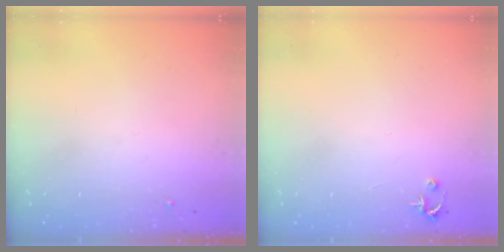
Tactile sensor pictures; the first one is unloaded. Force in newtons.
{"total": 2.5, "press": 2.5, "slide": 0.2}